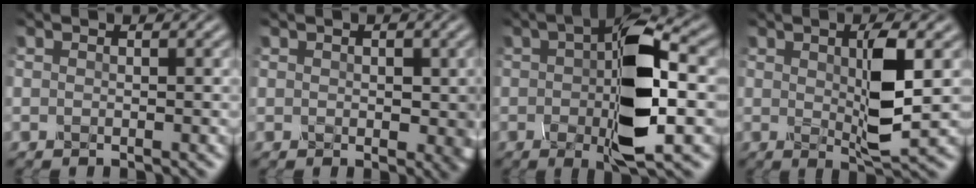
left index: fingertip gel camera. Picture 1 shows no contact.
{"total": 2.8, "force": [0.3, 1.8, 2.1], "torque": [-0.026, -0.007, 0.005]}
{"total": 9.7, "force": [-0.6, 3.7, 9.0], "torque": [-0.153, 0.002, -0.014]}
{"total": 5.1, "force": [0.7, 1.2, 4.9], "torque": [-0.089, -0.006, 0.014]}